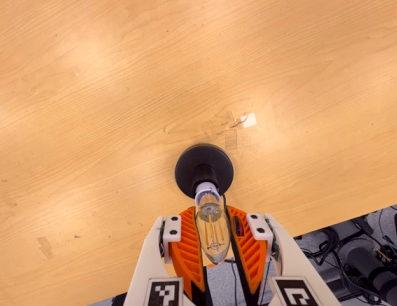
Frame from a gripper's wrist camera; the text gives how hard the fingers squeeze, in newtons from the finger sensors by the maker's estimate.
{"total": 13.7, "left": 14.2, "right": 13.1}